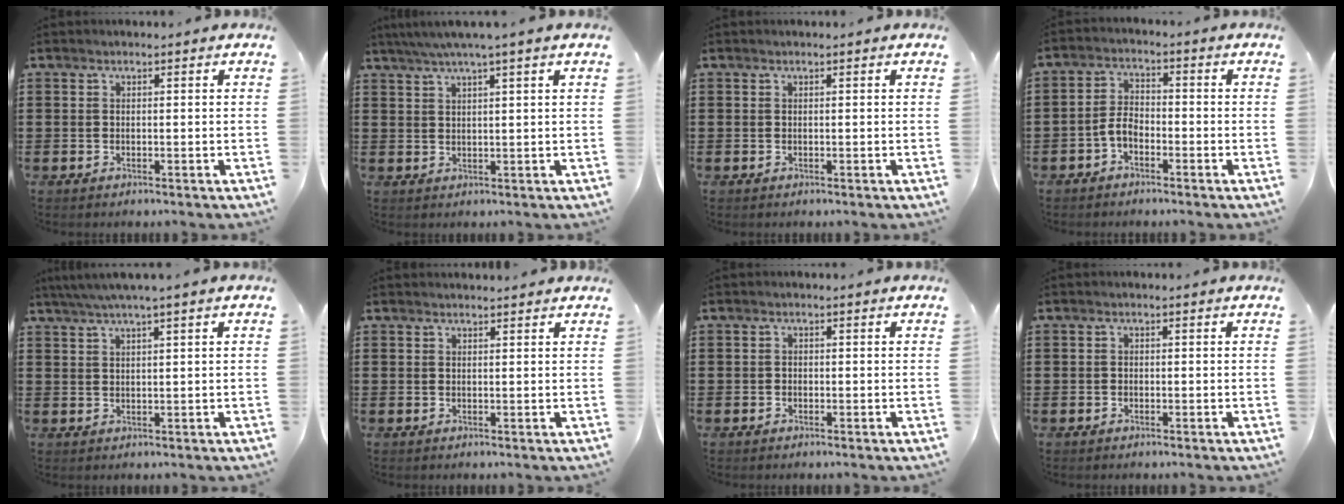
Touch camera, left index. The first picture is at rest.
{"total": 2.9, "force": [2.0, -0.5, 2.0], "torque": [-0.043, 0.002, 0.034]}
{"total": 0.0}
{"total": 3.6, "force": [-2.1, 1.8, 2.4], "torque": [-0.059, 0.005, -0.046]}
{"total": 2.3, "force": [1.4, -0.3, 1.8], "torque": [-0.035, 0.002, 0.025]}
{"total": 0.9, "force": [0.9, -0.1, 0.2], "torque": [-0.005, -0.002, 0.018]}
{"total": 0.7, "force": [-0.4, 0.6, 0.2], "torque": [-0.007, 0.001, -0.008]}
{"total": 0.6, "force": [-0.4, 0.4, 0.1], "torque": [-0.004, 0.001, -0.008]}